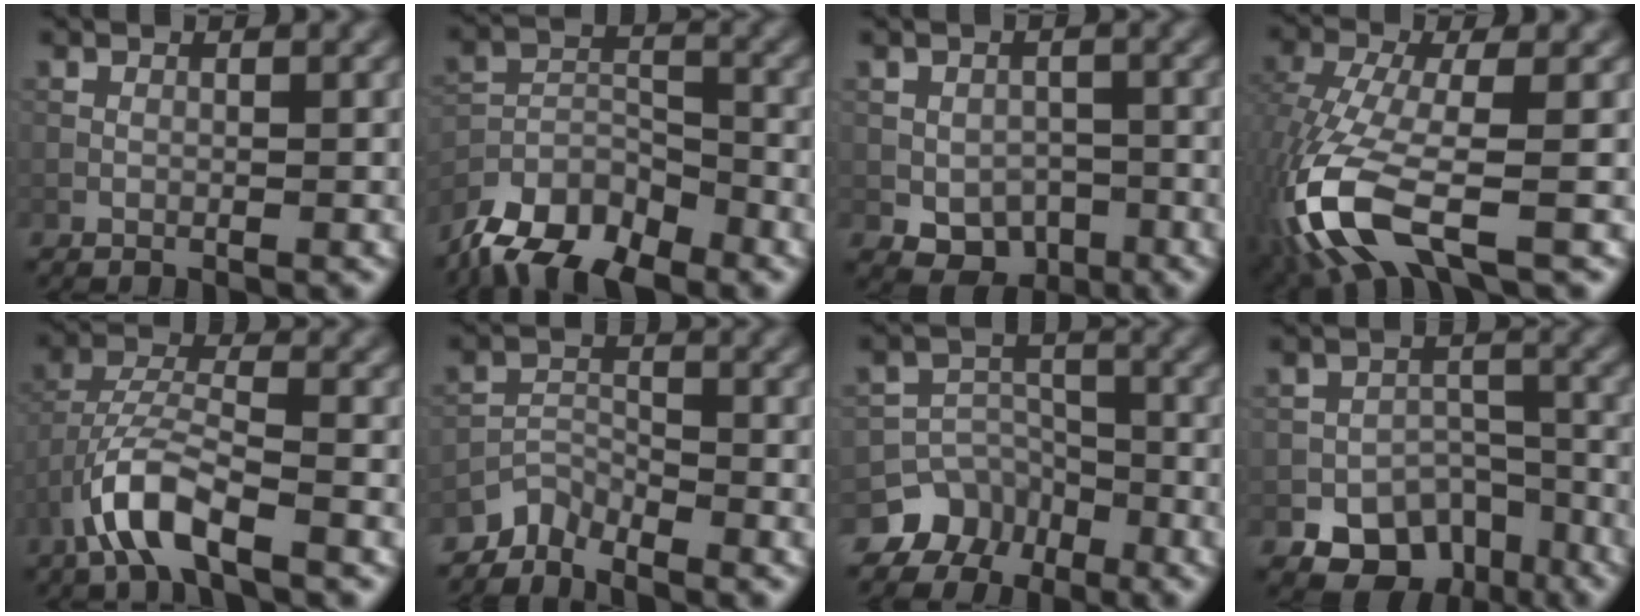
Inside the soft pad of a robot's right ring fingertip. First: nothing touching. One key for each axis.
{"total": 8.7, "fx": -7.2, "fy": 3.4, "fz": 3.5, "tx": -0.054, "ty": -0.011, "tz": -0.134}
{"total": 4.2, "fx": -1.5, "fy": 3.2, "fz": 2.3, "tx": -0.031, "ty": -0.009, "tz": -0.025}
{"total": 10.2, "fx": -4.5, "fy": 3.7, "fz": 8.3, "tx": -0.203, "ty": -0.019, "tz": -0.094}
{"total": 5.8, "fx": -3.4, "fy": 1.8, "fz": 4.4, "tx": -0.091, "ty": 0.005, "tz": -0.072}
{"total": 2.6, "fx": -2.5, "fy": 0.7, "fz": 0.1, "tx": 0.003, "ty": 0.007, "tz": -0.057}
{"total": 7.2, "fx": -5.0, "fy": 5.1, "fz": 0.4, "tx": 0.018, "ty": -0.007, "tz": -0.093}
{"total": 9.4, "fx": -6.5, "fy": 6.1, "fz": 2.9, "tx": -0.016, "ty": -0.005, "tz": -0.091}